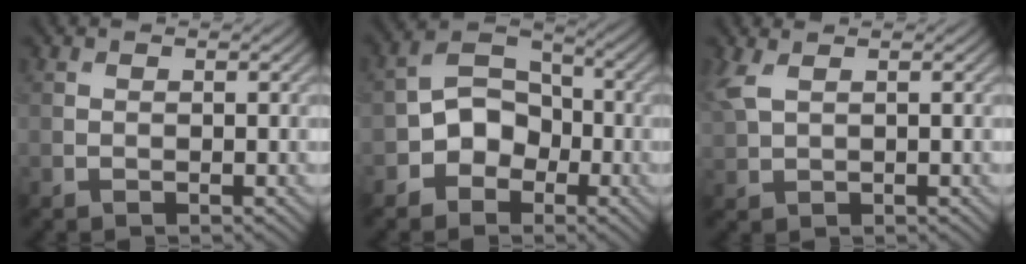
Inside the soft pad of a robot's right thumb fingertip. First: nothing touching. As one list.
[{"total": 6.2, "force": [-2.6, 4.8, 2.9], "torque": [-0.043, 0.008, -0.069]}, {"total": 3.1, "force": [1.5, 1.4, 2.4], "torque": [-0.076, 0.009, 0.034]}]